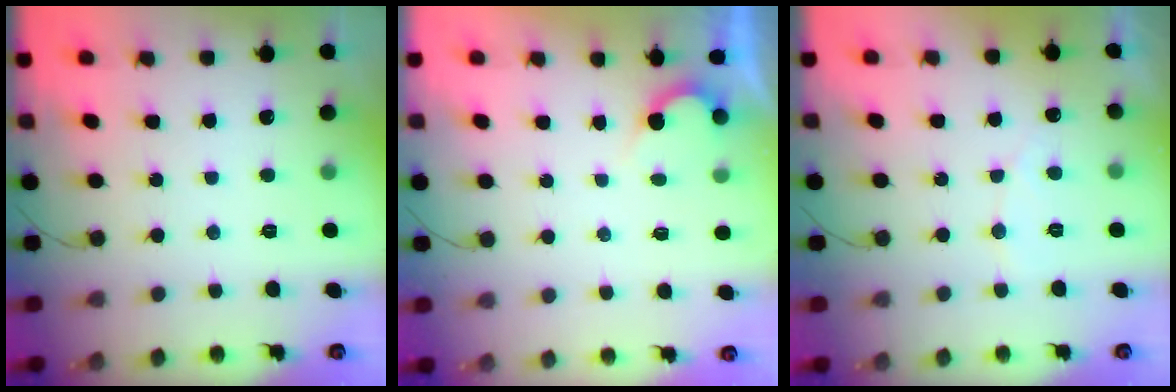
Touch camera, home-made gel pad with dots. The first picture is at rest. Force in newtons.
{"total": 2.3, "press": 2.3, "slide": 0.1}
{"total": 3.5, "press": 3.5, "slide": 0.2}